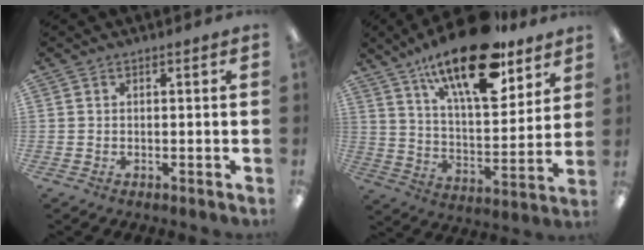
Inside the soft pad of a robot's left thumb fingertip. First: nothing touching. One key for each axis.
{"total": 22.6, "fx": 15.5, "fy": 8.2, "fz": 14.2, "tx": -0.226, "ty": -0.090, "tz": 0.260}